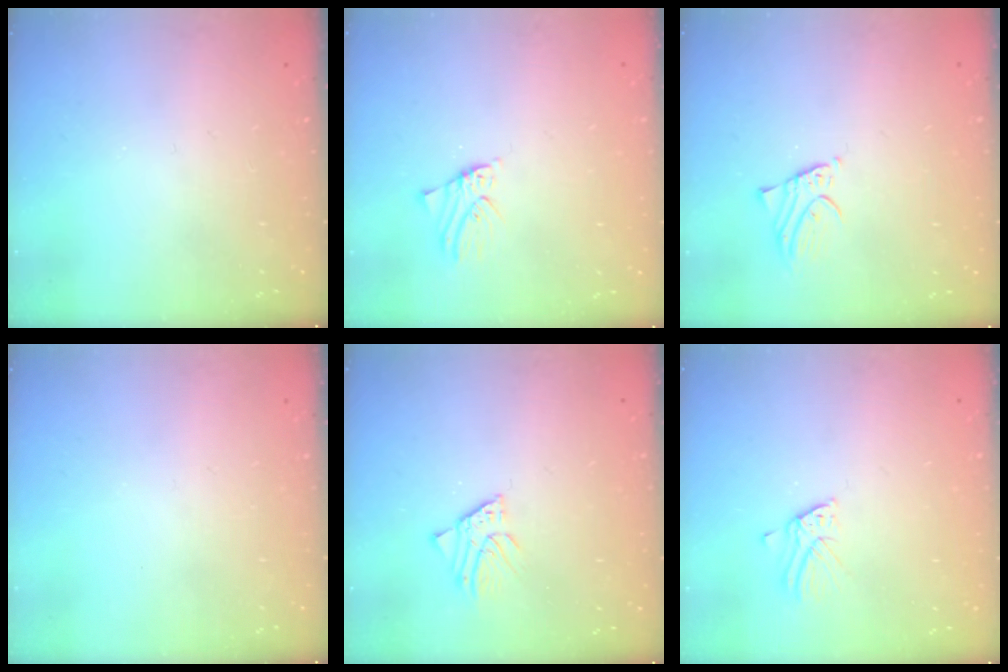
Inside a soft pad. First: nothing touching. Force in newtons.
{"total": 0.9, "press": 0.9, "slide": 0.1}
{"total": 2.1, "press": 2.1, "slide": 0.1}
{"total": 0.0}
{"total": 1.4, "press": 1.4, "slide": 0.0}
{"total": 1.9, "press": 1.9, "slide": 0.1}